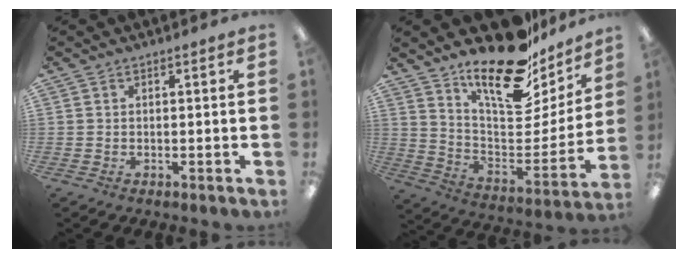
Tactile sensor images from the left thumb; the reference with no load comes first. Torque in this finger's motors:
{"motor_torque": [0.29, 0.26, 1.43, -1.34, 0.14]}